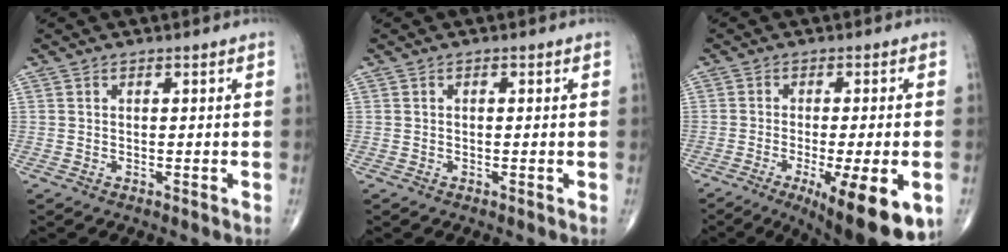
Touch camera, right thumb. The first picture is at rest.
{"total": 0.6, "force": [0.1, 0.2, 0.5], "torque": [-0.013, 0.002, 0.002]}
{"total": 15.9, "force": [-6.4, 4.0, 14.0], "torque": [-0.164, -0.011, -0.082]}